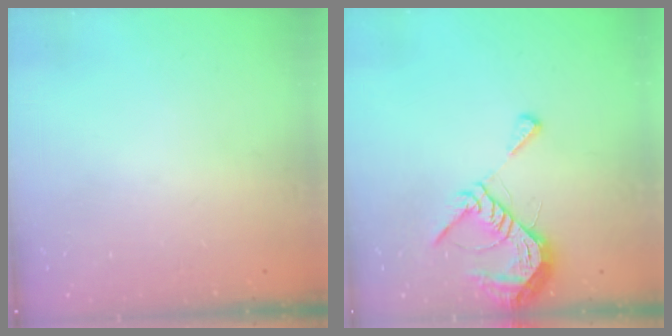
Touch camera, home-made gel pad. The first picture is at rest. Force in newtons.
{"total": 9.0, "press": 9.0, "slide": 1.1}